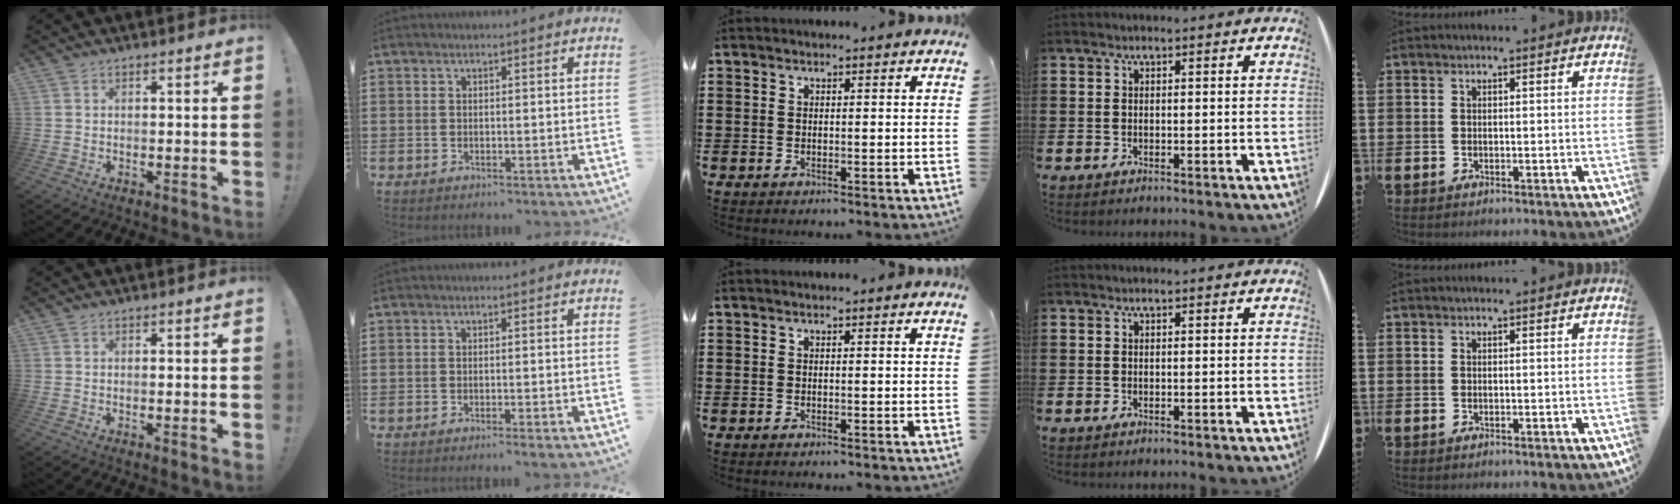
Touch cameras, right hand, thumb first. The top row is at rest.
{"thumb": {"total": 0.7, "force": [0.0, -0.2, 0.7], "torque": [-0.011, 0.000, -0.002]}, "index": {"total": 0.7, "force": [-0.4, -0.1, 0.5], "torque": [-0.010, -0.002, -0.009]}}